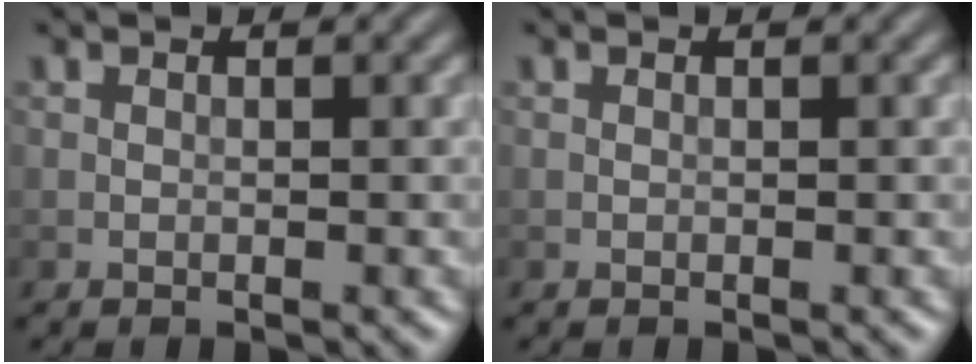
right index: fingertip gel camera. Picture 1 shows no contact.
{"total": 0.0}